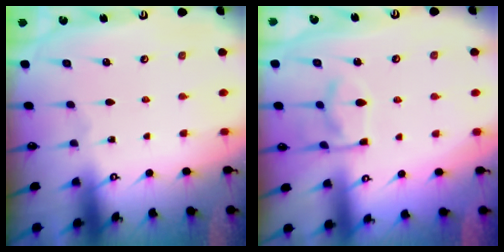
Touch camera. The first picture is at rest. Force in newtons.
{"total": 11.9, "press": 11.9, "slide": 1.2}